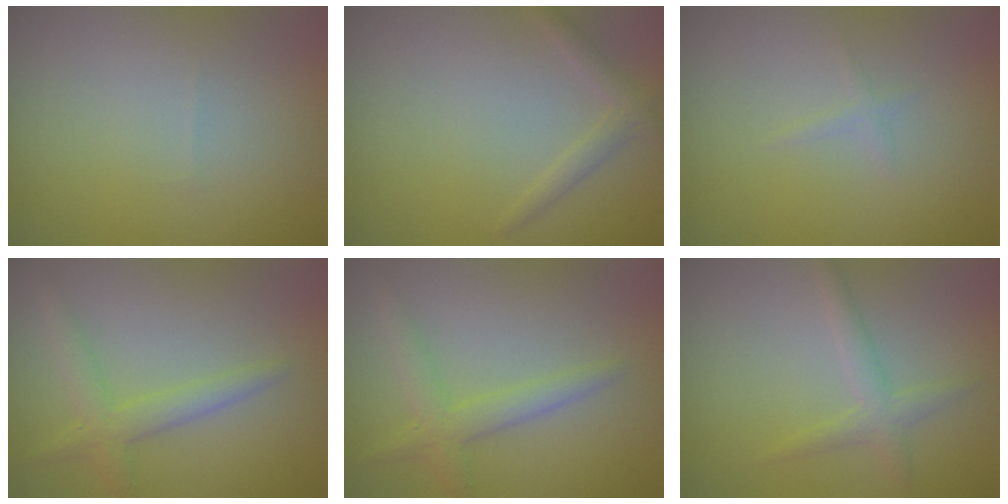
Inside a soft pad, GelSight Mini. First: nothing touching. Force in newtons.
{"total": 1.4, "press": 1.4, "slide": 0.1}
{"total": 0.5, "press": 0.5, "slide": 0.0}
{"total": 2.6, "press": 2.6, "slide": 0.1}
{"total": 2.6, "press": 2.6, "slide": 0.1}
{"total": 1.7, "press": 1.7, "slide": 0.1}